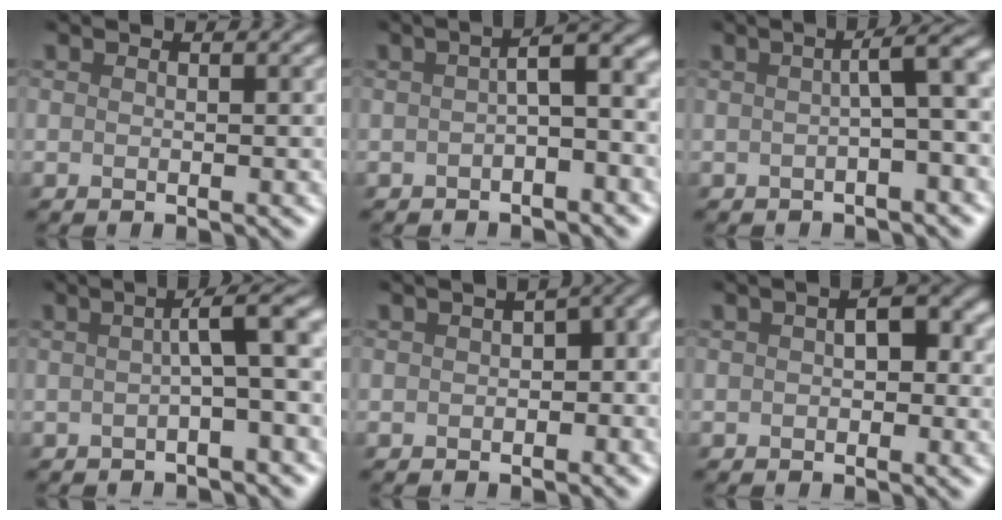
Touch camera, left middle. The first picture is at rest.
{"total": 4.2, "force": [-1.0, 1.2, 3.9], "torque": [-0.052, 0.012, -0.023]}
{"total": 4.1, "force": [-0.4, 0.8, 4.0], "torque": [-0.043, 0.018, -0.014]}
{"total": 4.7, "force": [-0.2, 0.8, 4.6], "torque": [-0.054, 0.021, -0.012]}
{"total": 6.4, "force": [-1.1, 4.0, 4.9], "torque": [-0.023, 0.015, -0.023]}
{"total": 2.2, "force": [-0.2, 1.4, 1.7], "torque": [-0.019, 0.009, -0.009]}